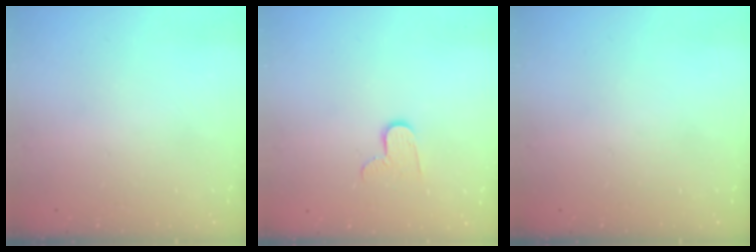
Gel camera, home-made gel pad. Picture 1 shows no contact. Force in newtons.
{"total": 6.4, "press": 6.4, "slide": 0.5}
{"total": 0.0}